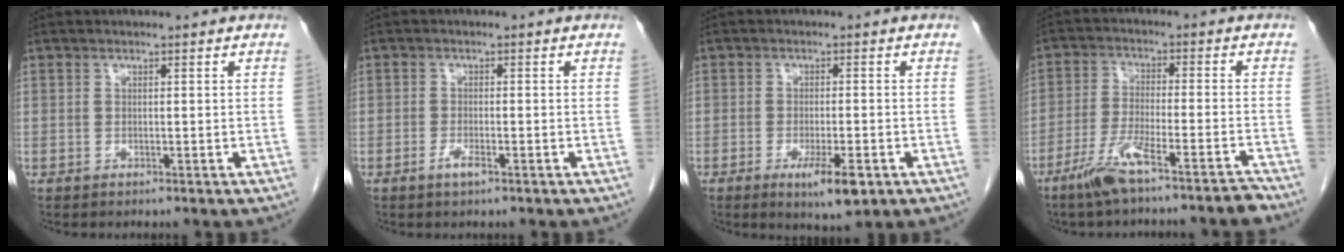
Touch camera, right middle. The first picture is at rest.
{"total": 1.1, "force": [-0.7, 0.2, 0.9], "torque": [-0.021, -0.002, -0.015]}
{"total": 5.1, "force": [-2.4, 1.0, 4.4], "torque": [-0.073, -0.010, -0.032]}
{"total": 8.9, "force": [-6.9, 0.0, 5.6], "torque": [-0.102, -0.010, -0.123]}